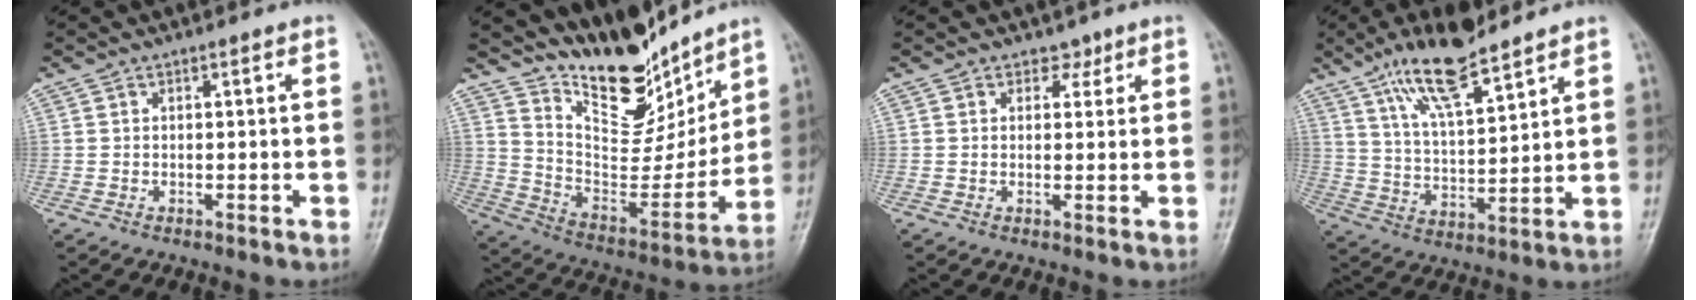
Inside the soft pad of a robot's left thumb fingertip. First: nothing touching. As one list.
[{"total": 19.0, "force": [15.5, 7.1, 8.3], "torque": [-0.077, -0.106, 0.271]}, {"total": 1.9, "force": [1.2, 1.4, 0.3], "torque": [0.014, -0.006, 0.012]}, {"total": 13.3, "force": [9.4, 3.7, 8.7], "torque": [-0.141, -0.047, 0.175]}]